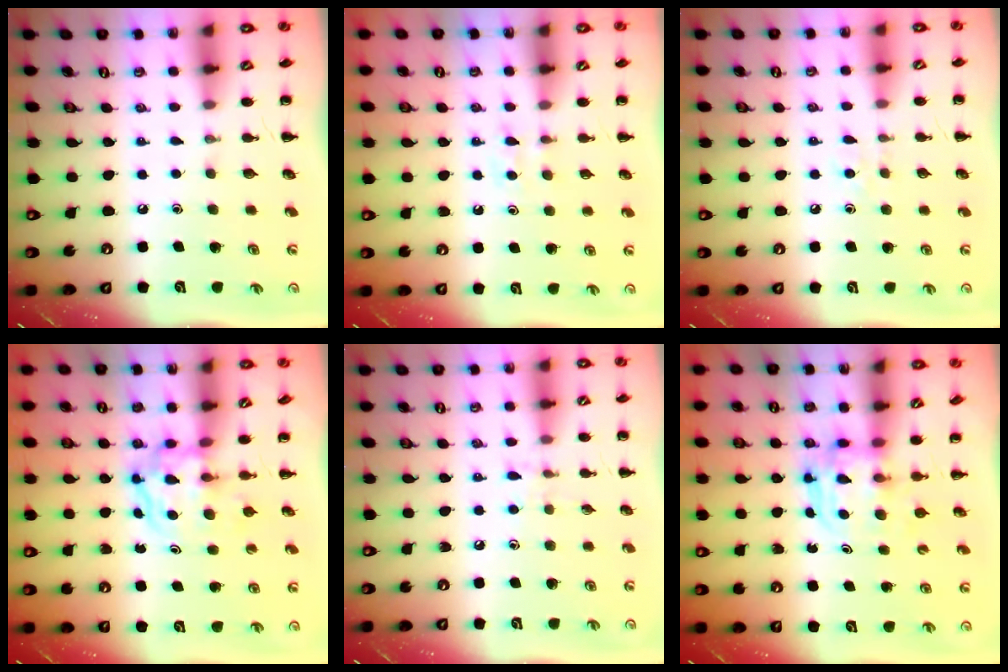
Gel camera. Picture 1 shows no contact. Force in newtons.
{"total": 3.5, "press": 3.3, "slide": 1.2}
{"total": 4.1, "press": 3.8, "slide": 1.4}
{"total": 3.9, "press": 3.8, "slide": 0.5}
{"total": 6.6, "press": 6.3, "slide": 1.8}
{"total": 3.6, "press": 3.6, "slide": 0.2}